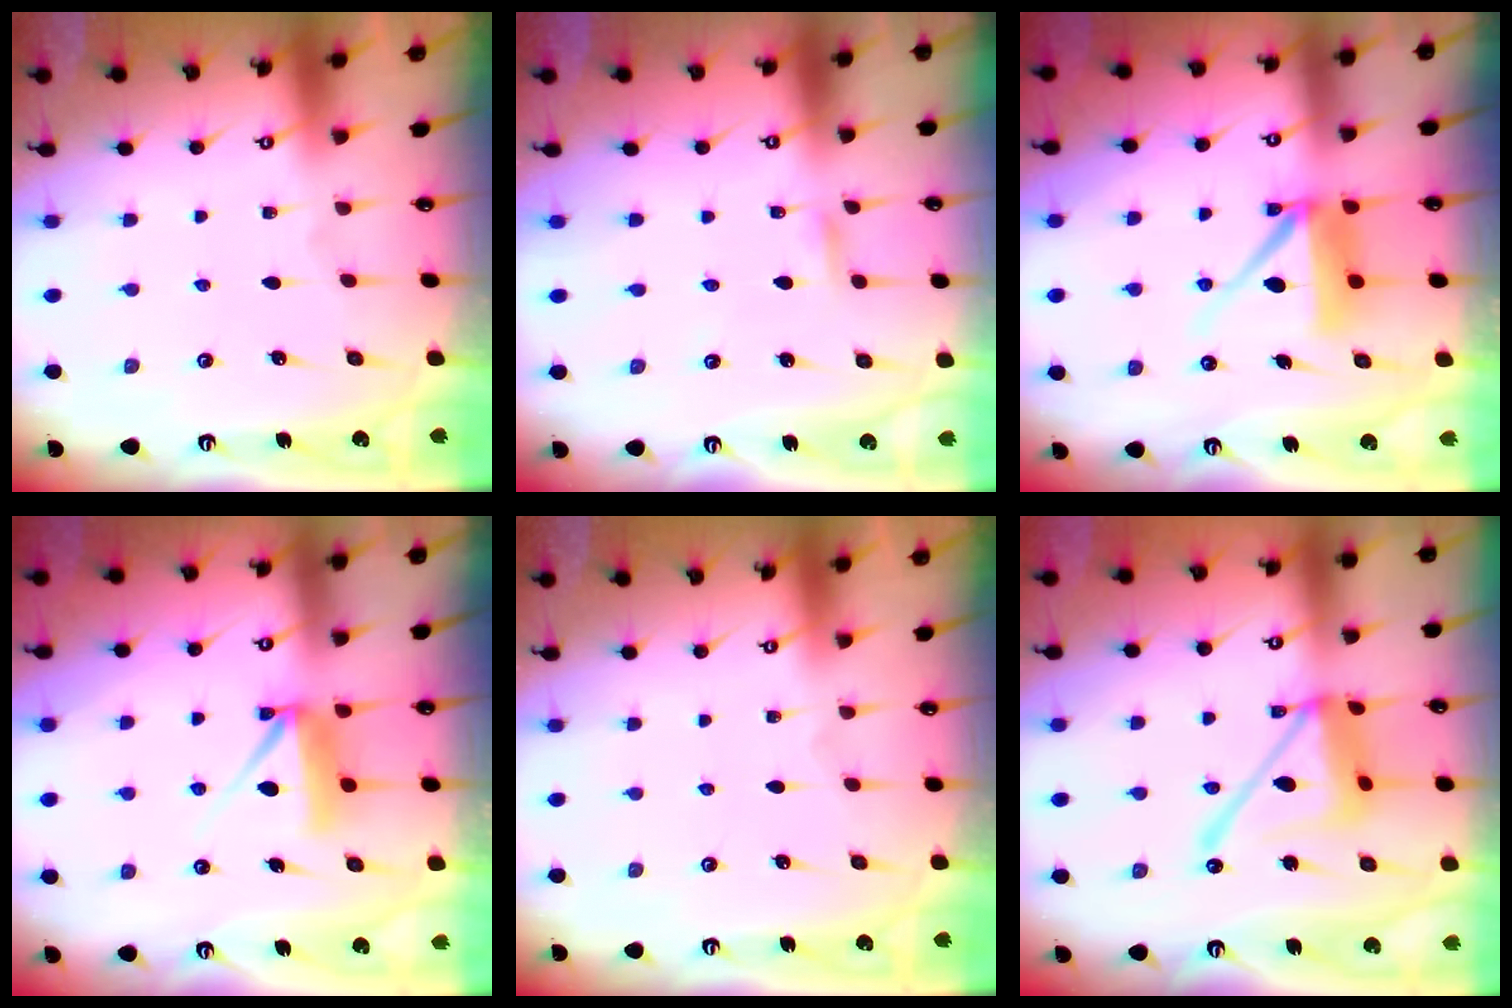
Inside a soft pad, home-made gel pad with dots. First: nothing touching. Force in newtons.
{"total": 2.4, "press": 2.4, "slide": 0.2}
{"total": 10.2, "press": 10.1, "slide": 1.2}
{"total": 8.1, "press": 8.1, "slide": 0.1}
{"total": 0.0}
{"total": 15.2, "press": 15.2, "slide": 1.4}